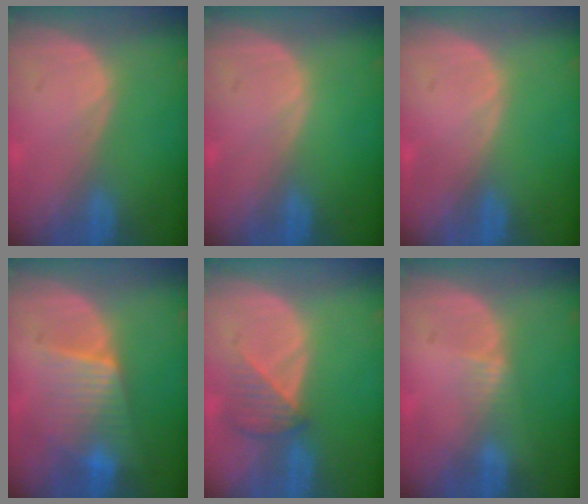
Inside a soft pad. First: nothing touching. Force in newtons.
{"total": 0.0}
{"total": 0.0}
{"total": 6.3, "press": 6.3, "slide": 0.8}
{"total": 3.6, "press": 3.4, "slide": 1.1}
{"total": 1.4, "press": 1.1, "slide": 0.8}